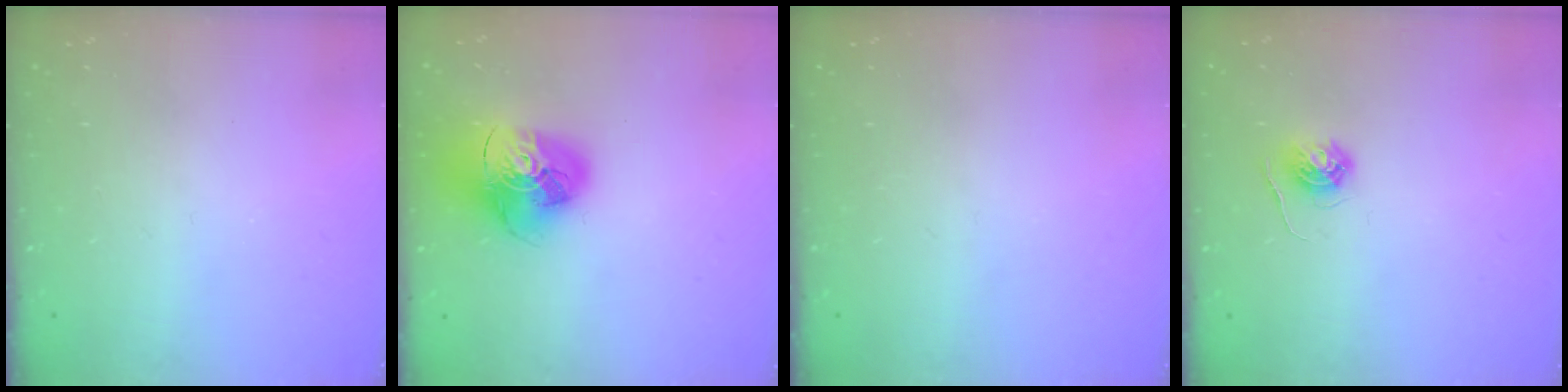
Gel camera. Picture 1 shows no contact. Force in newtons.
{"total": 17.2, "press": 17.0, "slide": 1.9}
{"total": 0.0}
{"total": 4.8, "press": 4.7, "slide": 0.5}